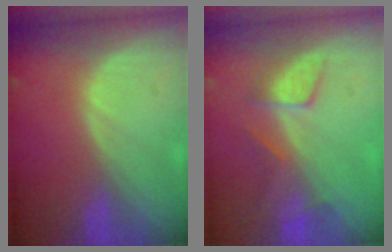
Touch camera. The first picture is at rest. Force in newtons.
{"total": 4.7, "press": 4.6, "slide": 1.2}